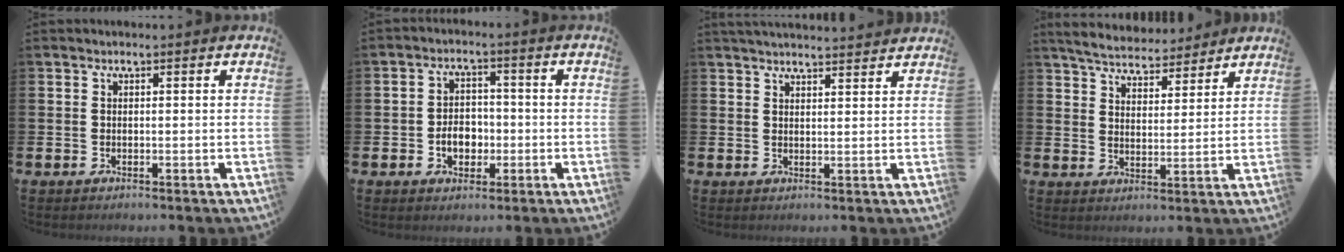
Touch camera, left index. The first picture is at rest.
{"total": 4.1, "force": [-1.1, 3.1, 2.5], "torque": [-0.035, 0.001, -0.027]}
{"total": 3.1, "force": [3.1, -0.1, 0.2], "torque": [-0.006, -0.016, 0.055]}
{"total": 5.5, "force": [5.4, 1.0, 0.8], "torque": [-0.042, -0.027, 0.097]}